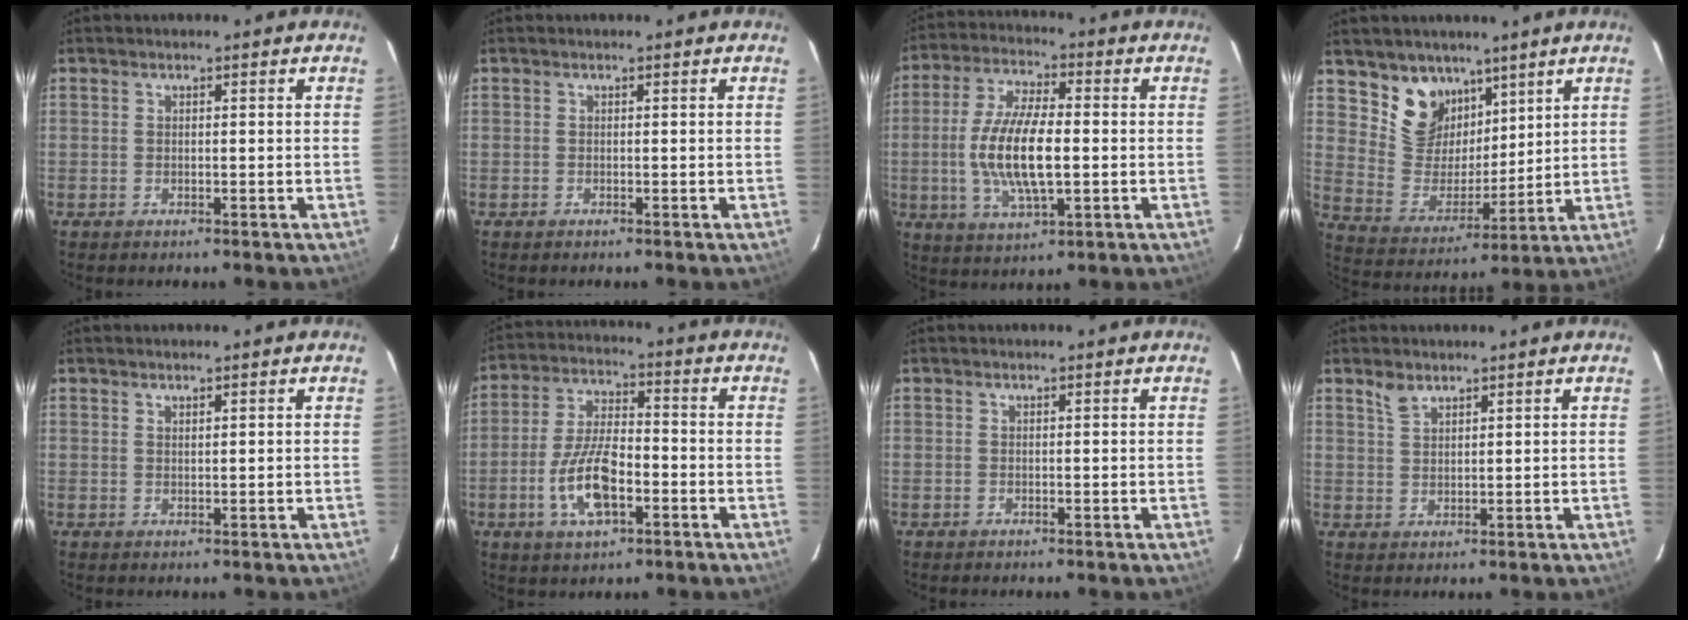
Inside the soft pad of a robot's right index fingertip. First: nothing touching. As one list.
[{"total": 0.0}, {"total": 13.5, "force": [-1.3, 4.7, 12.6], "torque": [-0.255, 0.000, -0.024]}, {"total": 11.7, "force": [7.6, 8.0, 3.8], "torque": [-0.077, -0.003, 0.156]}, {"total": 0.9, "force": [0.7, 0.2, 0.5], "torque": [-0.006, 0.002, 0.013]}, {"total": 11.4, "force": [-4.1, 4.7, 9.6], "torque": [-0.198, 0.001, -0.074]}, {"total": 0.0}, {"total": 2.9, "force": [2.2, 1.3, 1.3], "torque": [-0.022, 0.004, 0.044]}]